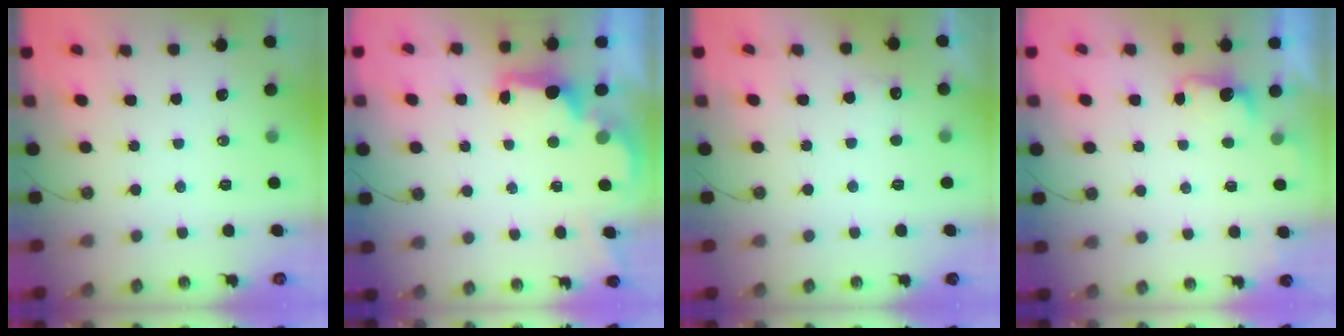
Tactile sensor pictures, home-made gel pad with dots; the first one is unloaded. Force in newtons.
{"total": 2.6, "press": 2.5, "slide": 0.6}
{"total": 4.9, "press": 4.7, "slide": 1.2}
{"total": 1.5, "press": 1.3, "slide": 0.8}